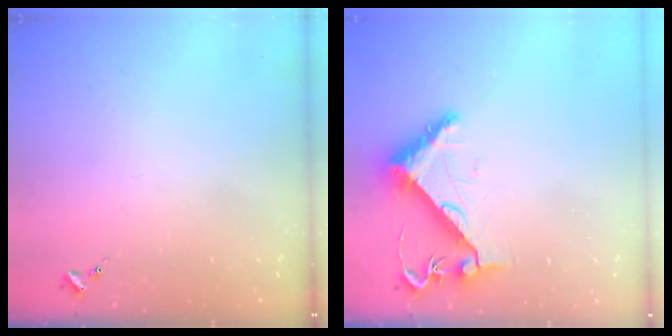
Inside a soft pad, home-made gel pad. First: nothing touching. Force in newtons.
{"total": 8.9, "press": 8.9, "slide": 0.3}